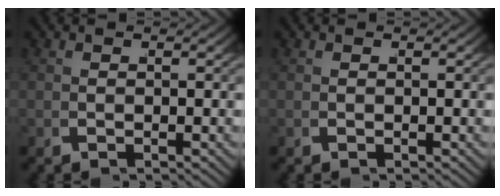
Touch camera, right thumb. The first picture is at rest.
{"total": 0.0}